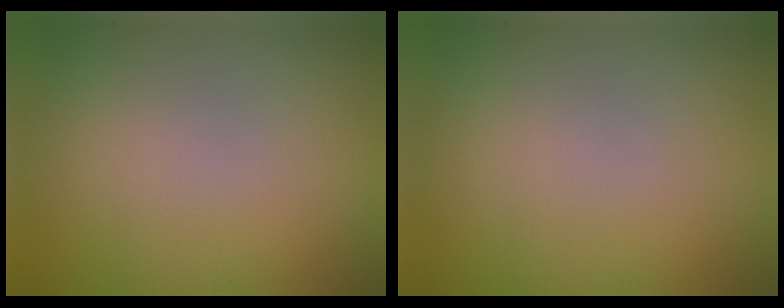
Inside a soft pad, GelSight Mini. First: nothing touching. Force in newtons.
{"total": 0.0}